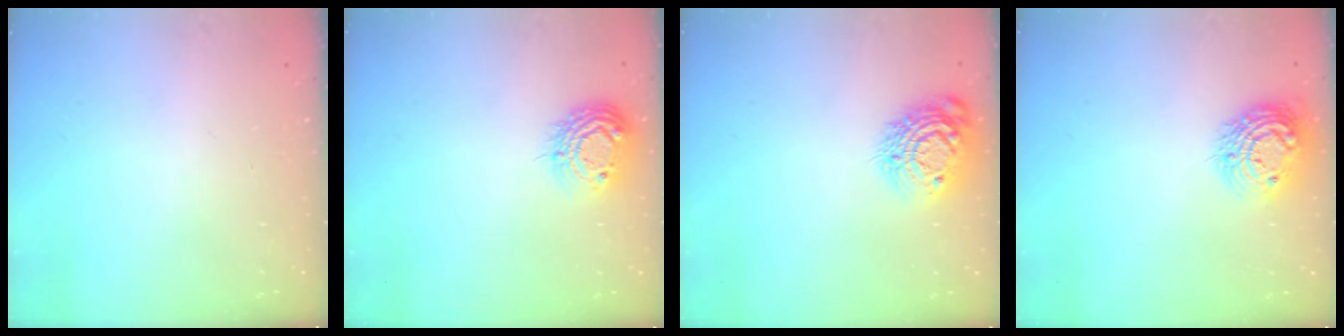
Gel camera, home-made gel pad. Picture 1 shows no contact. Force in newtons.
{"total": 10.0, "press": 9.9, "slide": 0.8}
{"total": 13.7, "press": 13.7, "slide": 1.0}
{"total": 12.4, "press": 12.4, "slide": 0.6}